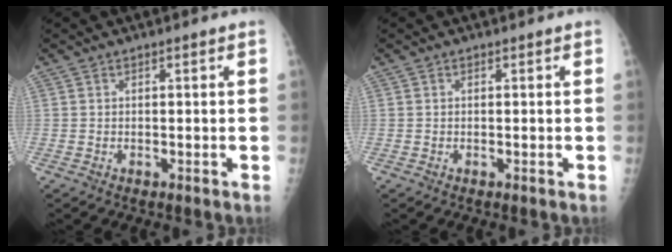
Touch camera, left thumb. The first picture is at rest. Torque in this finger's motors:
{"motor_torque": [0.02, 0.02, 0.00, 0.00, 0.00]}